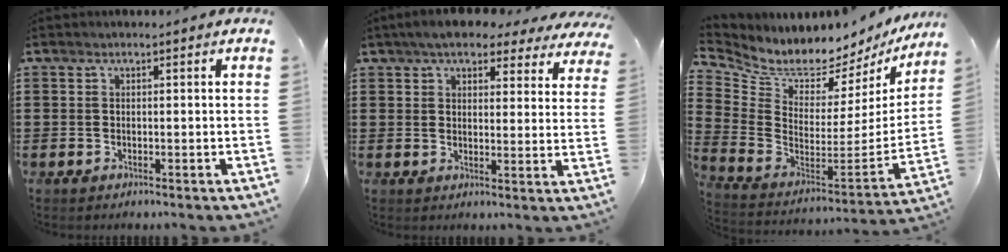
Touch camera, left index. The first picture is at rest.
{"total": 5.8, "force": [5.0, 1.6, 2.3], "torque": [-0.058, -0.011, 0.091]}
{"total": 5.7, "force": [5.1, 1.9, 1.5], "torque": [-0.067, -0.060, 0.083]}